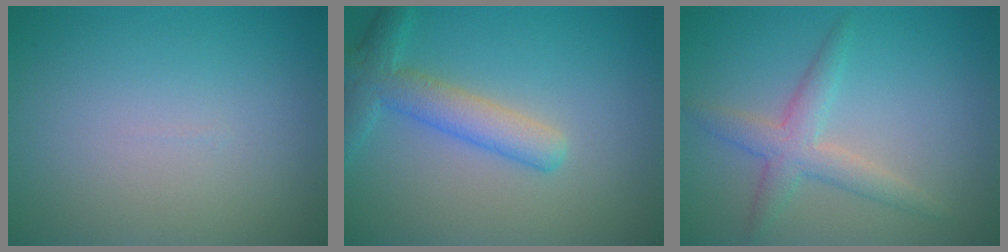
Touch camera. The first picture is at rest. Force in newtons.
{"total": 4.1, "press": 4.1, "slide": 0.1}
{"total": 3.1, "press": 3.1, "slide": 0.2}